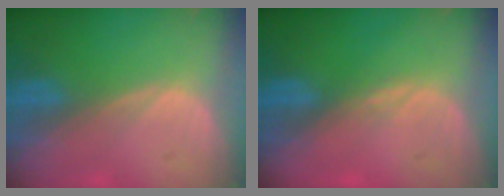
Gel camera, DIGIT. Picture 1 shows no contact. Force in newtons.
{"total": 0.5, "press": 0.5, "slide": 0.1}